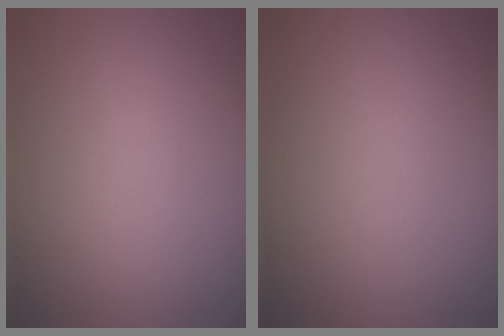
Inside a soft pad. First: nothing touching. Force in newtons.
{"total": 0.0}